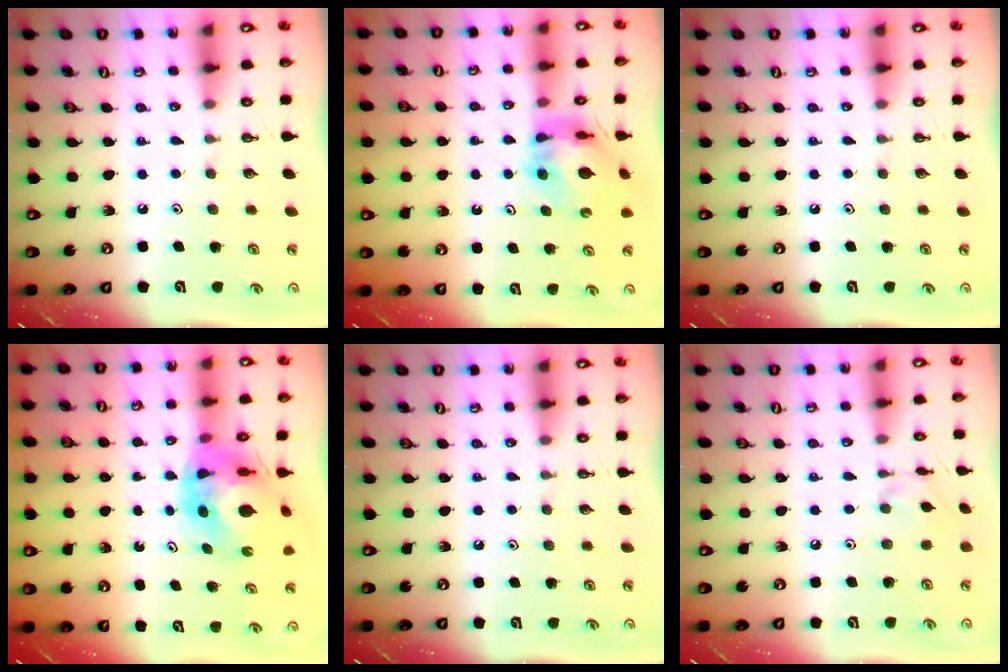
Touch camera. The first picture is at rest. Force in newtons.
{"total": 10.8, "press": 10.8, "slide": 1.2}
{"total": 0.0}
{"total": 11.2, "press": 11.1, "slide": 1.0}
{"total": 0.0}
{"total": 2.1, "press": 2.1, "slide": 0.3}